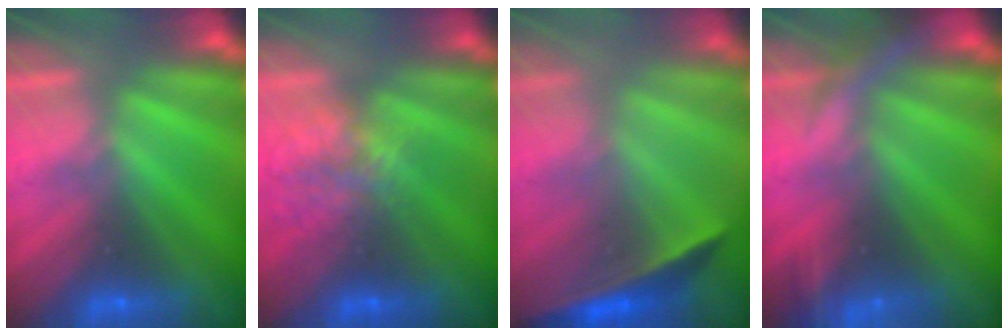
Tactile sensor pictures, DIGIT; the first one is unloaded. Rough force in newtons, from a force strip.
{"total": 4.5}
{"total": 1.7}
{"total": 7.7}